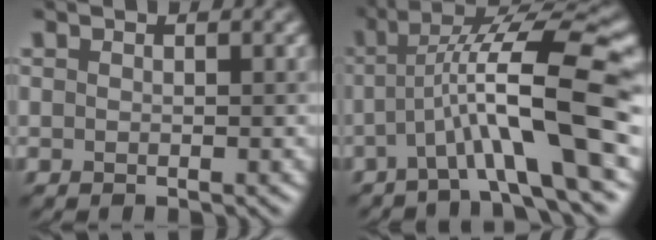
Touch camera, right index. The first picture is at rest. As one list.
[{"total": 9.6, "force": [-1.5, 1.6, 9.3], "torque": [-0.151, 0.018, -0.033]}]